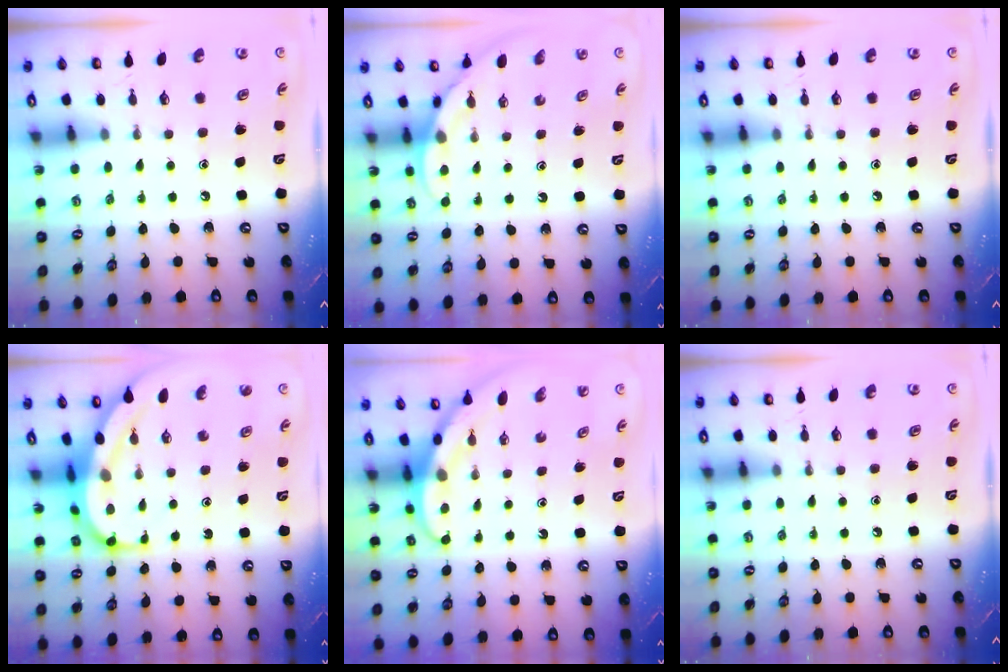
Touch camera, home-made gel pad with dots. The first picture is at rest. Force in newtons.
{"total": 4.2, "press": 4.2, "slide": 0.3}
{"total": 0.0}
{"total": 9.0, "press": 9.0, "slide": 0.9}
{"total": 3.5, "press": 3.5, "slide": 0.3}
{"total": 0.0}